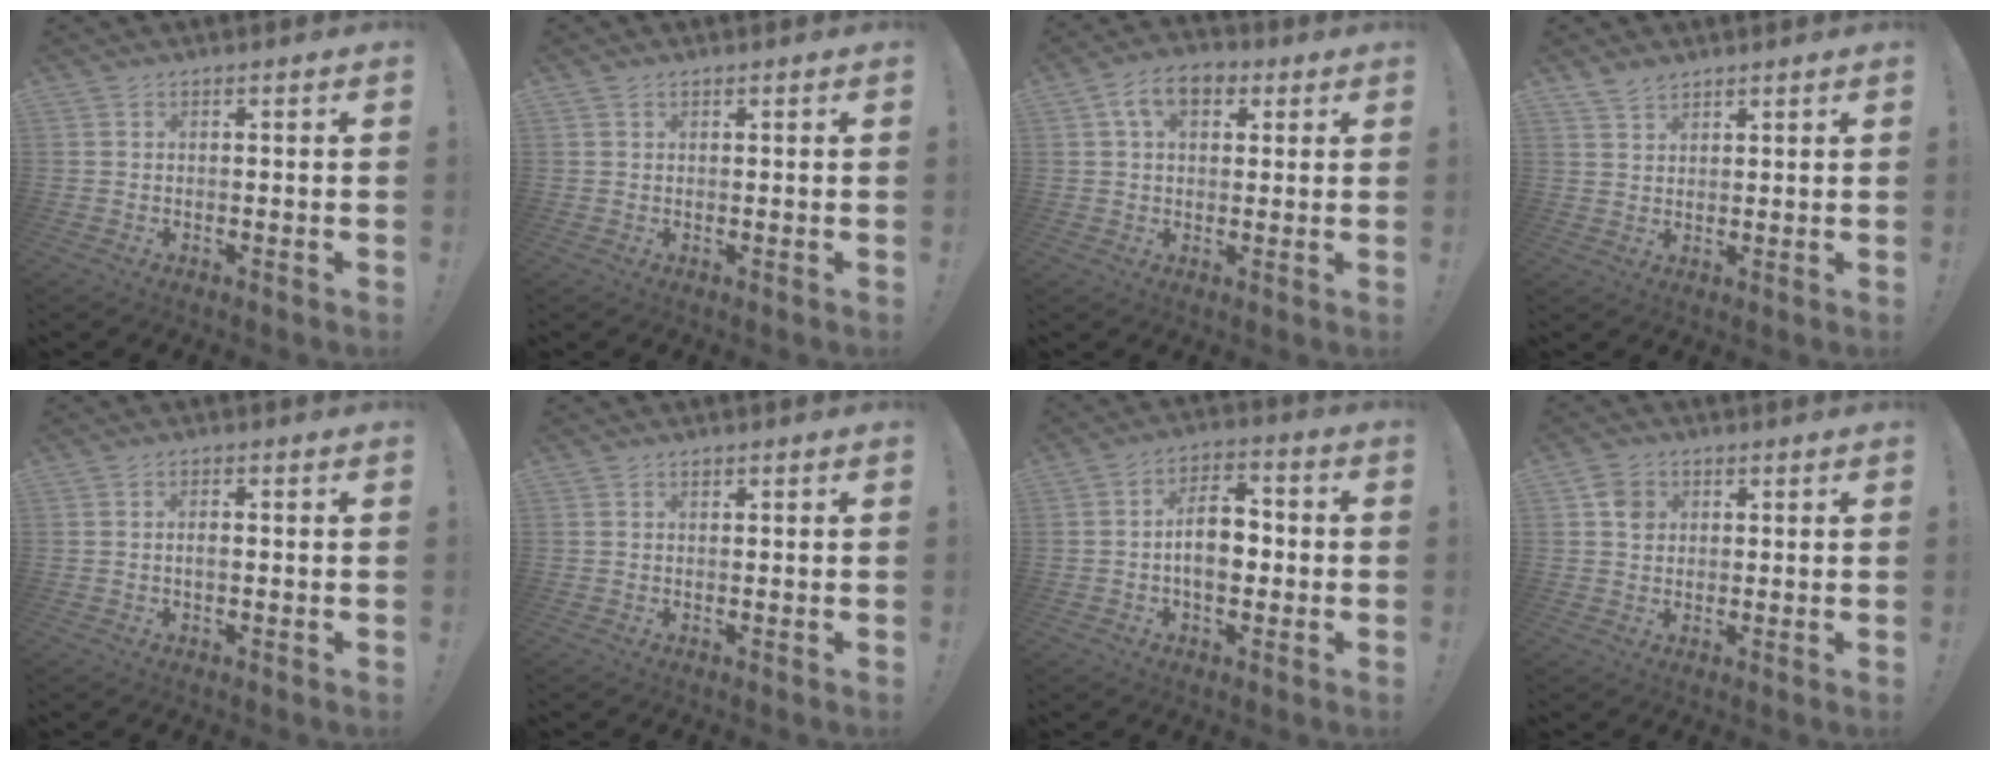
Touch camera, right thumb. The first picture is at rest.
{"total": 0.8, "force": [0.6, 0.4, 0.2], "torque": [-0.002, 0.000, 0.012]}
{"total": 9.6, "force": [3.5, 6.1, 6.5], "torque": [-0.107, 0.013, 0.066]}
{"total": 4.5, "force": [3.6, 2.5, 0.5], "torque": [-0.009, -0.022, 0.069]}
{"total": 1.6, "force": [-0.5, 0.6, 1.4], "torque": [-0.026, 0.003, -0.010]}
{"total": 0.8, "force": [0.5, 0.5, 0.2], "torque": [0.001, -0.001, 0.009]}
{"total": 11.1, "force": [-1.1, 6.9, 8.5], "torque": [-0.138, 0.017, -0.020]}
{"total": 5.1, "force": [1.3, 4.4, 2.3], "torque": [-0.024, 0.005, 0.026]}